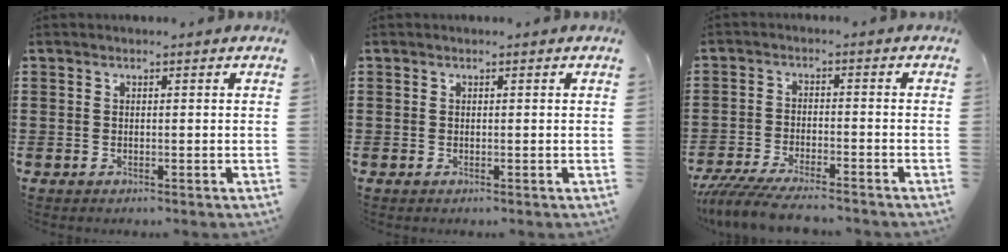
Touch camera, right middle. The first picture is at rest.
{"total": 0.0}
{"total": 5.8, "force": [-5.4, 0.5, 2.1], "torque": [-0.052, -0.009, -0.106]}